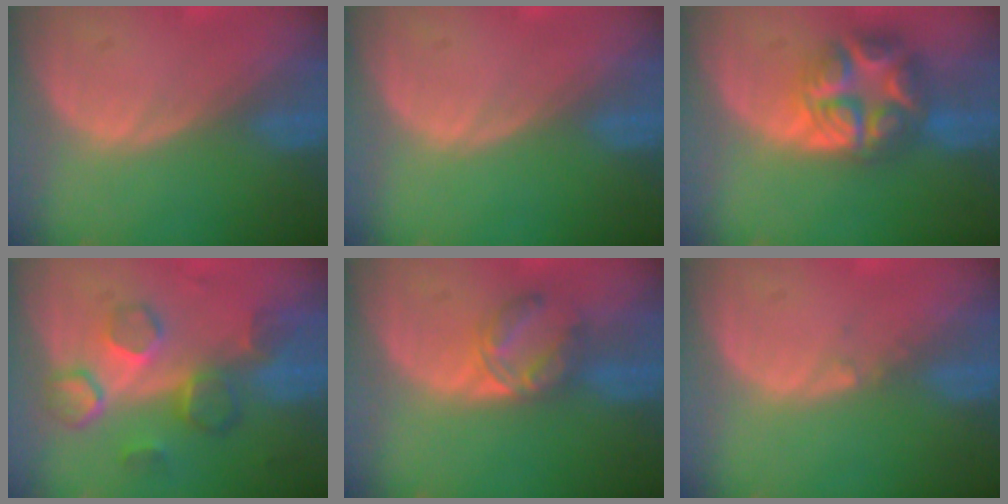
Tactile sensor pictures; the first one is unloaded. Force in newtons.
{"total": 0.0}
{"total": 8.9, "press": 8.9, "slide": 0.5}
{"total": 8.5, "press": 7.7, "slide": 3.5}
{"total": 5.0, "press": 5.0, "slide": 0.5}
{"total": 0.6, "press": 0.5, "slide": 0.4}